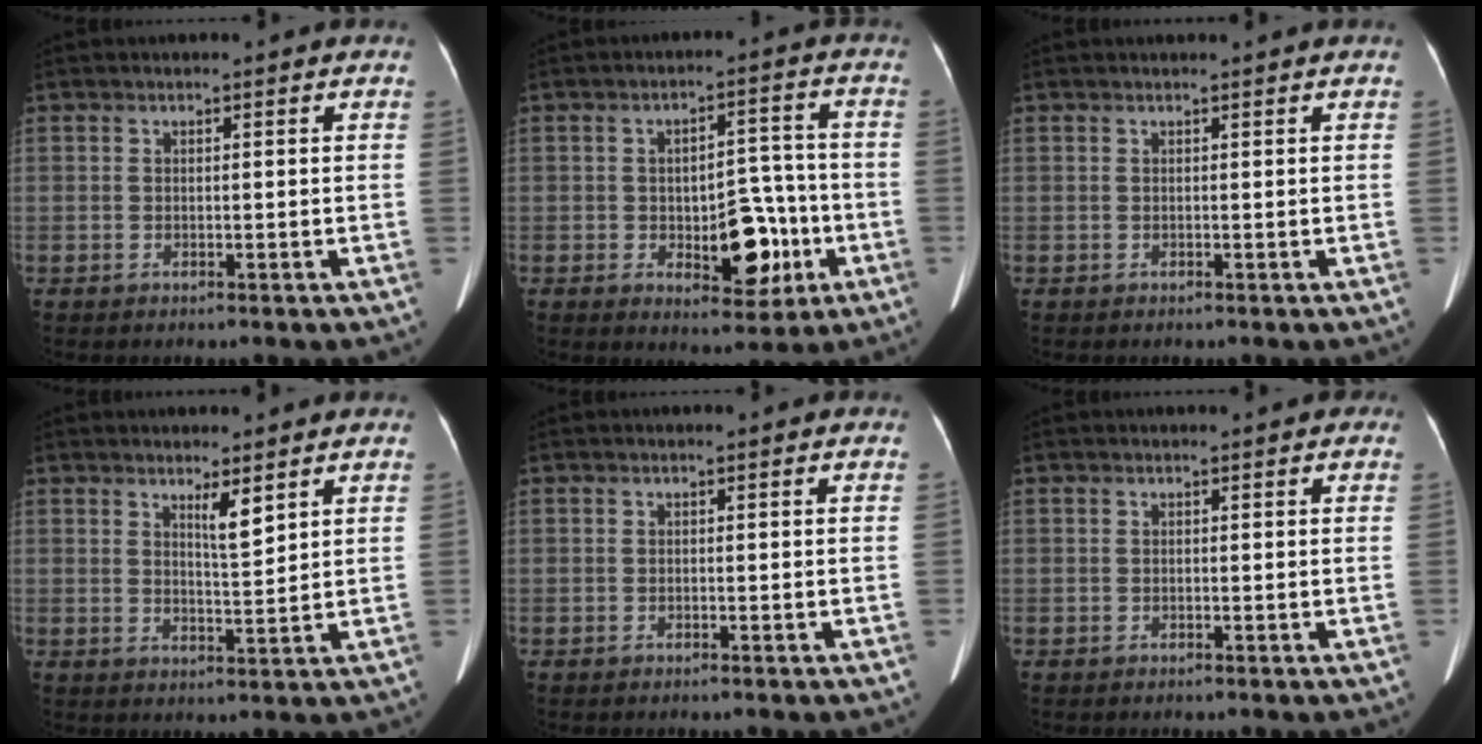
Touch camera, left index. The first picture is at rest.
{"total": 9.5, "force": [-2.8, 4.6, 7.8], "torque": [-0.099, 0.017, -0.031]}
{"total": 1.1, "force": [1.0, -0.2, 0.4], "torque": [-0.009, 0.008, 0.019]}
{"total": 3.4, "force": [2.3, 0.2, 2.6], "torque": [-0.047, -0.008, 0.044]}
{"total": 0.0}
{"total": 1.5, "force": [1.0, 0.7, 0.8], "torque": [-0.007, 0.013, 0.005]}